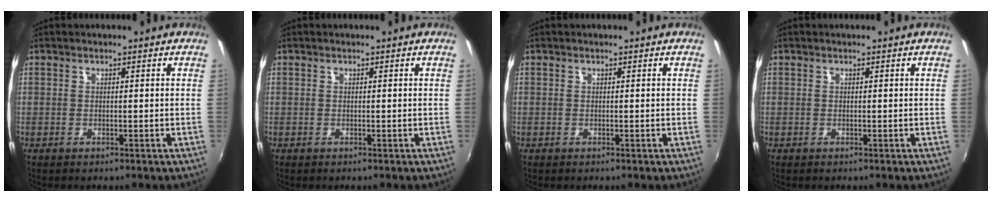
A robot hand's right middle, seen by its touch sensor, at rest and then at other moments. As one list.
[{"total": 0.0}, {"total": 0.0}, {"total": 0.0}]